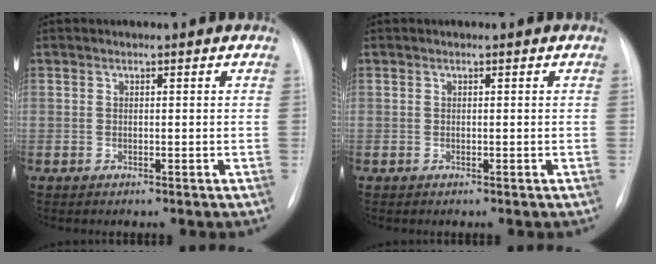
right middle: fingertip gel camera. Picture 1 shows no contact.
{"total": 0.0}